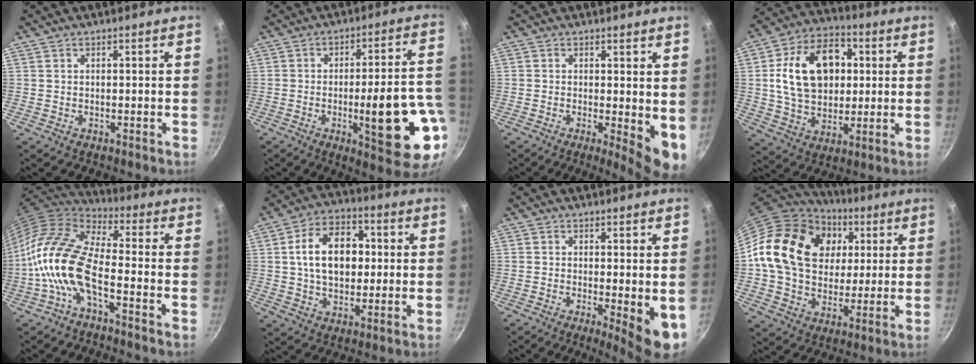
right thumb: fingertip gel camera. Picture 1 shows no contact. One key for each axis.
{"total": 18.4, "fx": -5.0, "fy": 4.8, "fz": 17.0, "tx": -0.209, "ty": 0.022, "tz": -0.061}
{"total": 7.1, "fx": -0.3, "fy": 2.4, "fz": 6.6, "tx": -0.078, "ty": -0.015, "tz": -0.003}
{"total": 19.1, "fx": 3.1, "fy": 13.6, "fz": 13.1, "tx": -0.190, "ty": 0.017, "tz": 0.046}
{"total": 14.0, "fx": -4.4, "fy": 5.8, "fz": 12.0, "tx": -0.237, "ty": 0.040, "tz": -0.106}
{"total": 14.3, "fx": 1.7, "fy": 9.7, "fz": 10.3, "tx": -0.135, "ty": 0.017, "tz": 0.019}
{"total": 7.2, "fx": -1.0, "fy": 1.8, "fz": 6.9, "tx": -0.087, "ty": -0.012, "tz": -0.009}
{"total": 22.9, "fx": 5.5, "fy": 17.5, "fz": 13.7, "tx": -0.215, "ty": 0.009, "tz": 0.093}